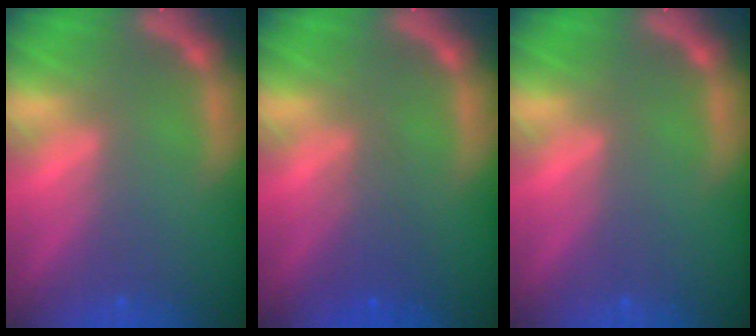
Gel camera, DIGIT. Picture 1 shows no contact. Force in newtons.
{"total": 2.5}
{"total": 0.0}